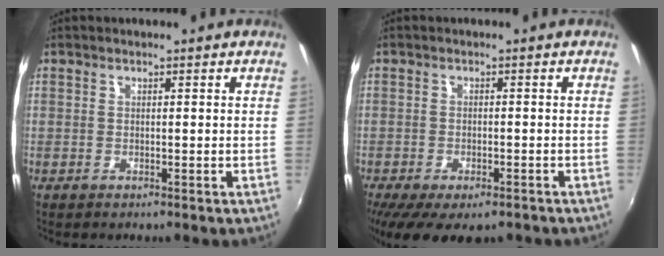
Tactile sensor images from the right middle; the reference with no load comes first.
{"total": 11.4, "force": [-7.9, 4.4, 6.9], "torque": [-0.147, -0.045, -0.118]}